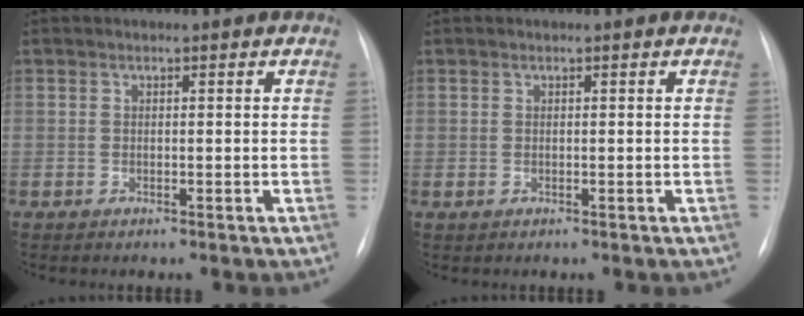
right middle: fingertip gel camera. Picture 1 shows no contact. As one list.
[{"total": 0.0}]